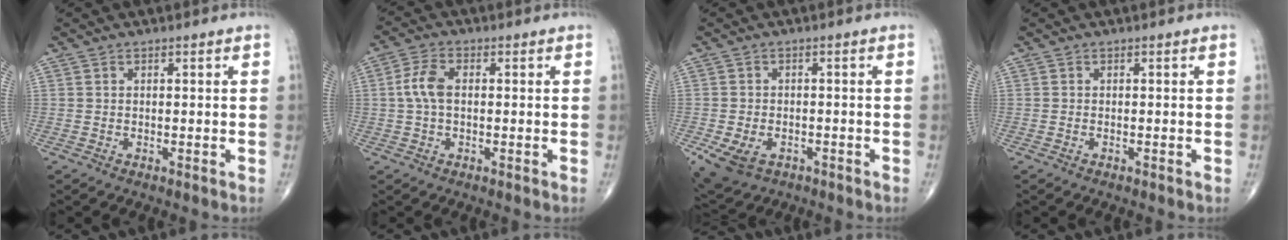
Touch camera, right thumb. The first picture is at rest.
{"total": 5.1, "force": [0.2, 2.9, 4.2], "torque": [-0.098, 0.013, -0.001]}
{"total": 7.6, "force": [-3.4, 5.2, 4.4], "torque": [-0.085, 0.008, -0.048]}
{"total": 0.0}